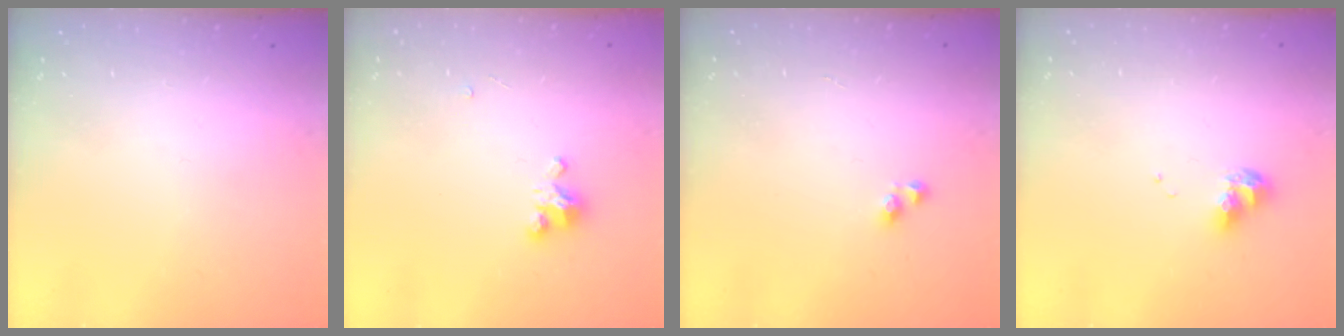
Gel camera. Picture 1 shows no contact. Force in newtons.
{"total": 2.9, "press": 2.9, "slide": 0.3}
{"total": 3.2, "press": 3.2, "slide": 0.4}
{"total": 8.9, "press": 8.9, "slide": 0.8}